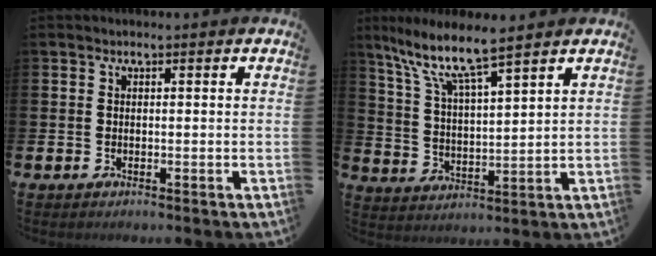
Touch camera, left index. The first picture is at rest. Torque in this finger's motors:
{"motor_torque": [0.80, -0.81, 0.78, 0.21]}